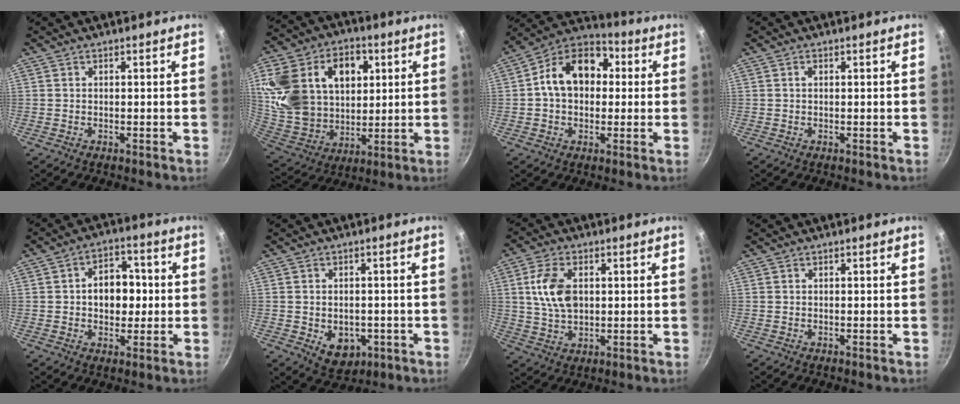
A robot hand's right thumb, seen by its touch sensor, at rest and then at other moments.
{"total": 25.7, "force": [7.3, 18.6, 16.1], "torque": [-0.290, -0.001, 0.134]}
{"total": 14.8, "force": [1.8, 10.8, 10.0], "torque": [-0.125, 0.034, 0.005]}
{"total": 0.7, "force": [0.2, 0.4, 0.5], "torque": [-0.009, 0.003, 0.004]}
{"total": 9.6, "force": [0.3, 6.9, 6.6], "torque": [-0.056, 0.014, -0.002]}
{"total": 7.1, "force": [-1.9, 5.2, 4.4], "torque": [-0.041, 0.001, -0.016]}
{"total": 9.5, "force": [1.7, 5.9, 7.2], "torque": [-0.126, -0.003, 0.032]}
{"total": 0.0}